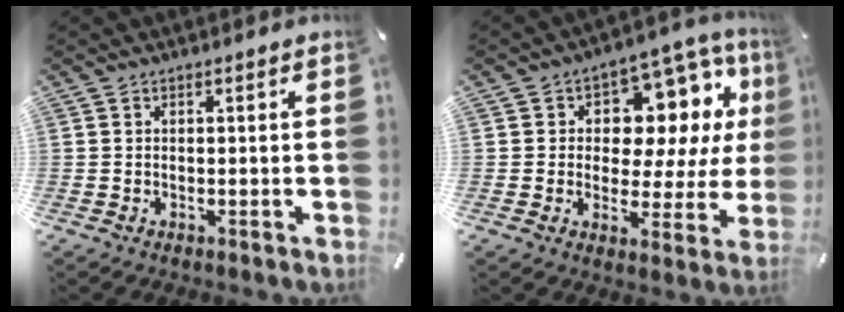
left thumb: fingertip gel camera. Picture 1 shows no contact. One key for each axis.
{"total": 12.2, "fx": 5.1, "fy": 8.3, "fz": 7.5, "tx": -0.102, "ty": -0.046, "tz": 0.092}